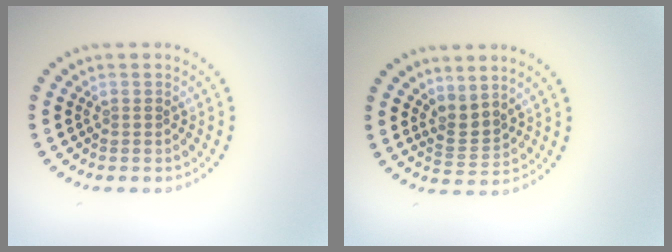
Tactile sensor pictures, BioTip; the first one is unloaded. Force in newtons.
{"total": 2.3, "press": 1.5, "slide": 1.7}